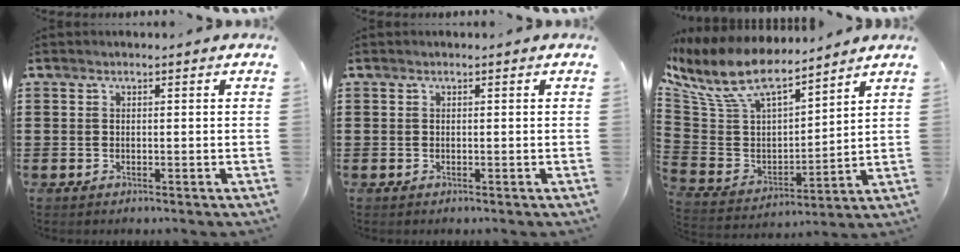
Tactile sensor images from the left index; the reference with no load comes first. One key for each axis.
{"total": 0.0}
{"total": 11.1, "fx": 8.8, "fy": 3.6, "fz": 5.7, "tx": -0.153, "ty": -0.050, "tz": 0.156}